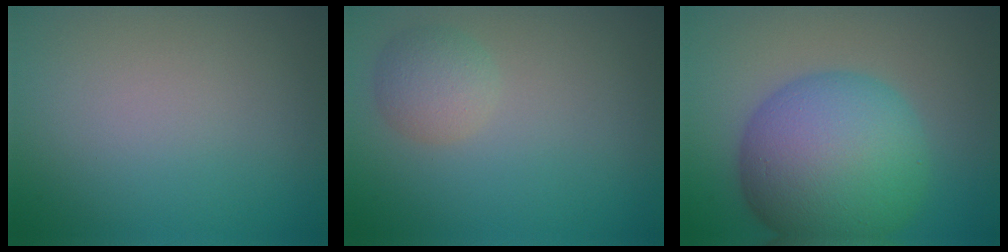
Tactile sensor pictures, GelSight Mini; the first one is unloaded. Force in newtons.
{"total": 2.2, "press": 2.2, "slide": 0.1}
{"total": 12.4, "press": 12.4, "slide": 0.1}